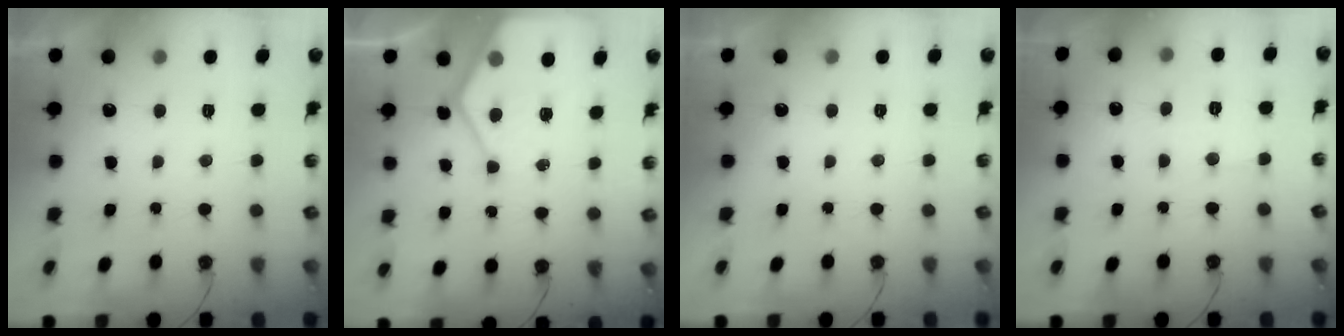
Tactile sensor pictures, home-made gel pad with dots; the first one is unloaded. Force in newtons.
{"total": 11.6, "press": 11.6, "slide": 1.1}
{"total": 0.0}
{"total": 6.7, "press": 6.7, "slide": 0.4}